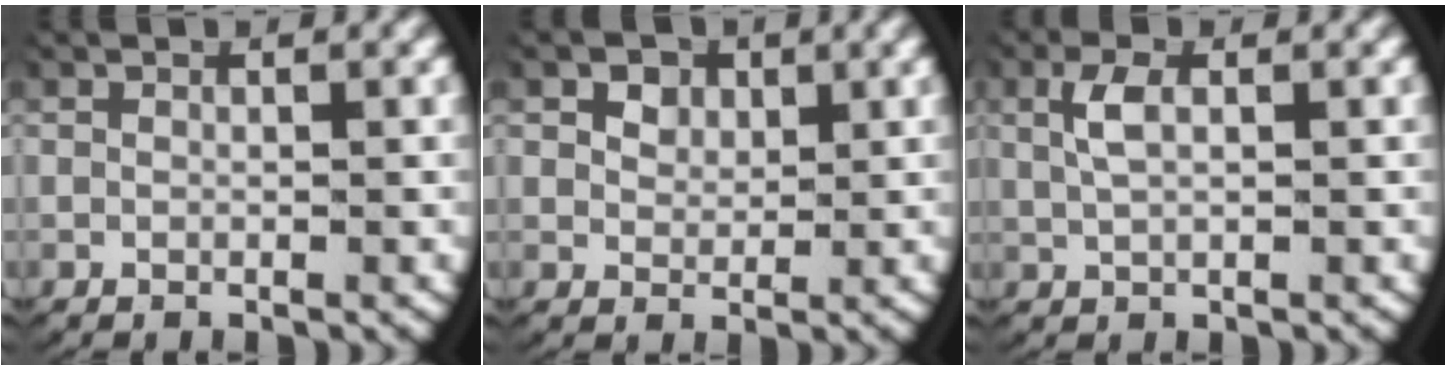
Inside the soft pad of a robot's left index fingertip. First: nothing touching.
{"total": 1.8, "force": [1.1, 1.3, 0.7], "torque": [-0.013, -0.009, 0.026]}
{"total": 2.1, "force": [0.6, 0.8, 1.8], "torque": [-0.049, 0.000, 0.015]}